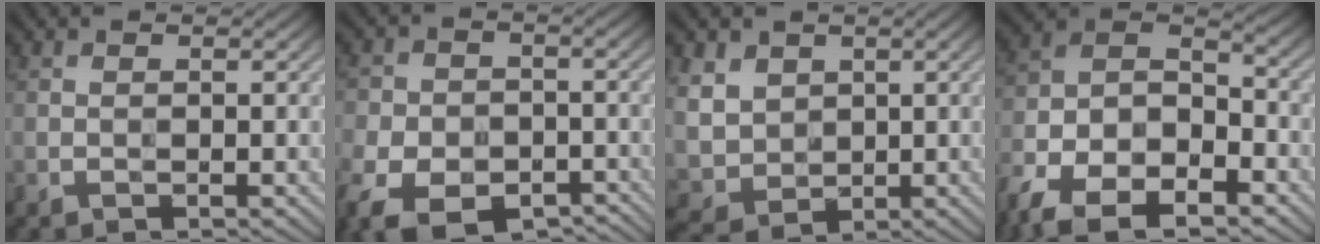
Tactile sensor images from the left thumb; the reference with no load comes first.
{"total": 11.9, "force": [-7.3, 7.4, 5.8], "torque": [-0.119, -0.037, -0.112]}
{"total": 6.1, "force": [1.9, 5.0, 2.8], "torque": [-0.108, -0.006, 0.045]}
{"total": 15.4, "force": [-9.7, 8.4, 8.6], "torque": [-0.211, -0.040, -0.178]}